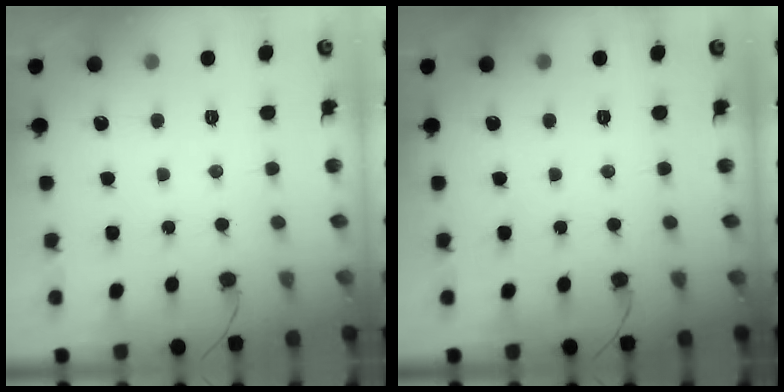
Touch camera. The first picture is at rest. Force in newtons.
{"total": 0.0}